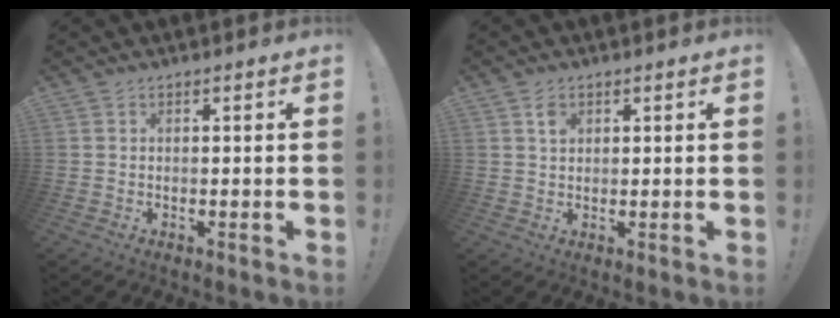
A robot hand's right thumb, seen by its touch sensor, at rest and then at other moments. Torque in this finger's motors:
{"motor_torque": [0.07, 0.03, -0.05, 0.14, 0.00]}